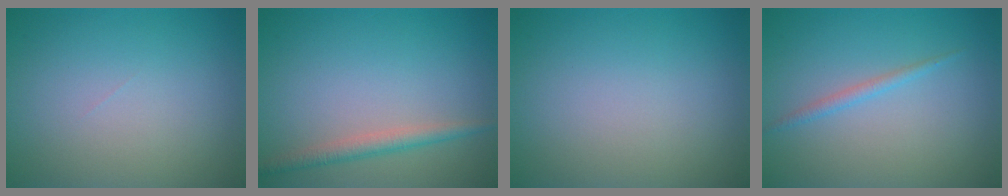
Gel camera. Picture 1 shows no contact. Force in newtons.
{"total": 2.1, "press": 2.1, "slide": 0.0}
{"total": 0.0}
{"total": 1.1, "press": 1.1, "slide": 0.0}